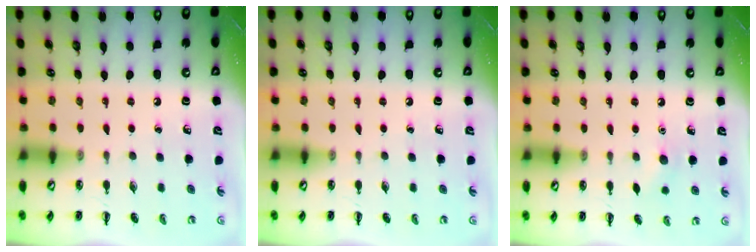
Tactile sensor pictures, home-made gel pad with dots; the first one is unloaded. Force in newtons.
{"total": 0.0}
{"total": 5.2, "press": 5.0, "slide": 1.3}